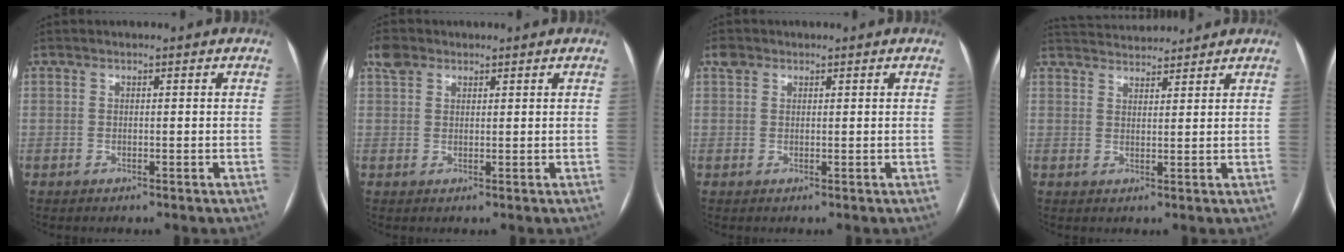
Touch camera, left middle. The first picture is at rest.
{"total": 2.9, "force": [1.9, 2.0, 1.0], "torque": [-0.026, 0.019, 0.037]}
{"total": 1.5, "force": [1.0, 1.1, 0.4], "torque": [-0.008, 0.013, 0.017]}
{"total": 7.6, "force": [7.4, 0.9, 1.4], "torque": [-0.029, 0.028, 0.115]}